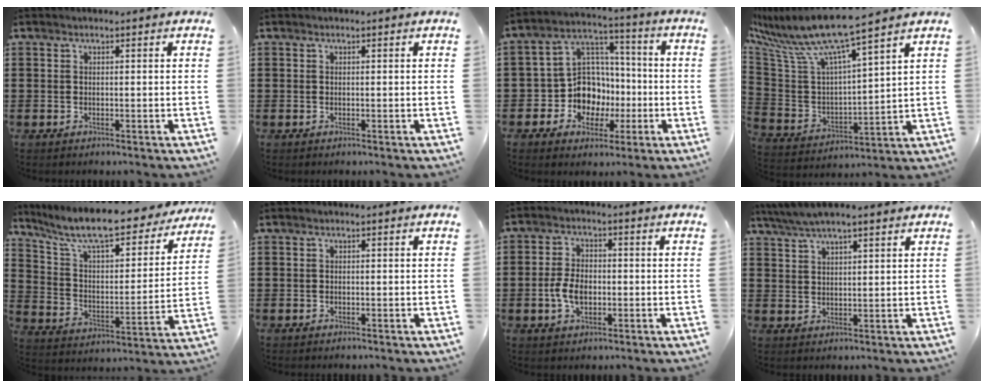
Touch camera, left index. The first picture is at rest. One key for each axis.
{"total": 0.0}
{"total": 10.3, "fx": -2.4, "fy": 9.3, "fz": 3.8, "tx": -0.100, "ty": 0.012, "tz": -0.038}
{"total": 9.6, "fx": 8.1, "fy": 0.1, "fz": 5.2, "tx": -0.145, "ty": -0.064, "tz": 0.131}
{"total": 9.8, "fx": 8.5, "fy": 1.0, "fz": 4.9, "tx": -0.128, "ty": -0.056, "tz": 0.142}
{"total": 0.0}
{"total": 5.0, "fx": -0.9, "fy": 3.0, "fz": 3.9, "tx": -0.083, "ty": -0.004, "tz": -0.023}
{"total": 4.4, "fx": 3.7, "fy": 0.7, "fz": 2.4, "tx": -0.055, "ty": -0.005, "tz": 0.066}